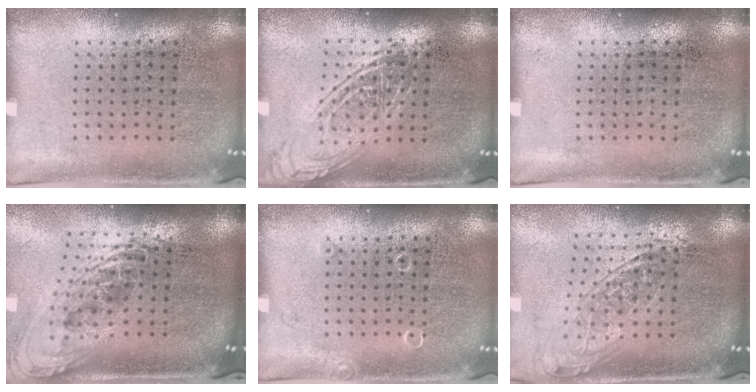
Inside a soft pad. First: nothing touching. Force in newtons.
{"total": 1.6, "press": 1.6, "slide": 0.1}
{"total": 0.0}
{"total": 2.3, "press": 1.6, "slide": 1.6}
{"total": 0.5, "press": 0.5, "slide": 0.1}
{"total": 1.5, "press": 1.3, "slide": 0.9}